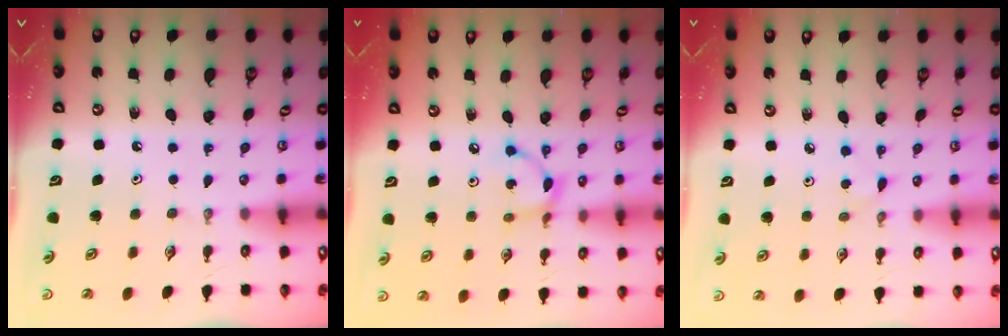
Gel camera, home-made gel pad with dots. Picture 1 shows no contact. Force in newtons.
{"total": 5.5, "press": 5.5, "slide": 0.1}
{"total": 2.9, "press": 2.9, "slide": 0.4}